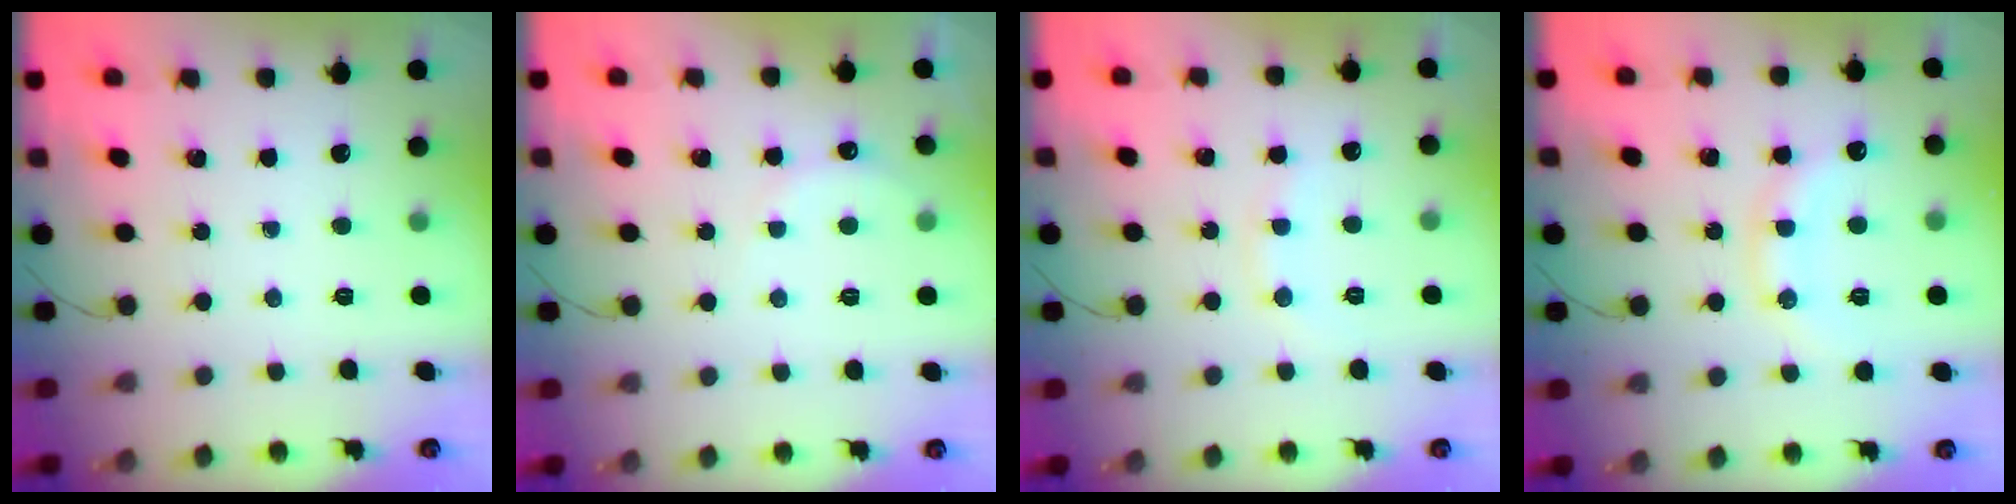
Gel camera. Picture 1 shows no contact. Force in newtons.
{"total": 6.2, "press": 6.0, "slide": 1.2}
{"total": 6.8, "press": 6.7, "slide": 1.6}
{"total": 13.4, "press": 13.3, "slide": 0.6}